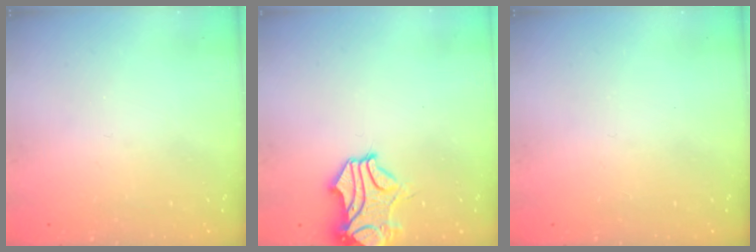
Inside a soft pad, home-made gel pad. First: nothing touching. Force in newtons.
{"total": 2.2, "press": 1.8, "slide": 1.3}
{"total": 0.0}